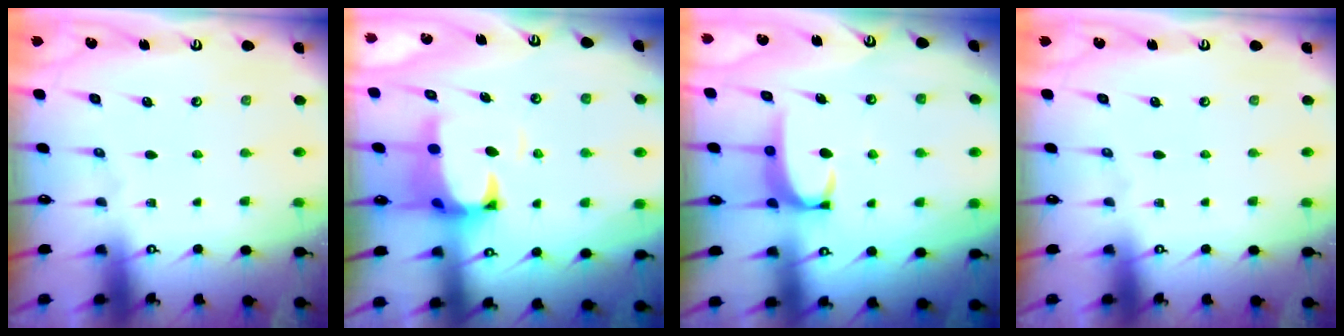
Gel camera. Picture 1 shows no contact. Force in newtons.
{"total": 2.6, "press": 2.4, "slide": 1.1}
{"total": 3.6, "press": 3.6, "slide": 0.5}
{"total": 0.0}